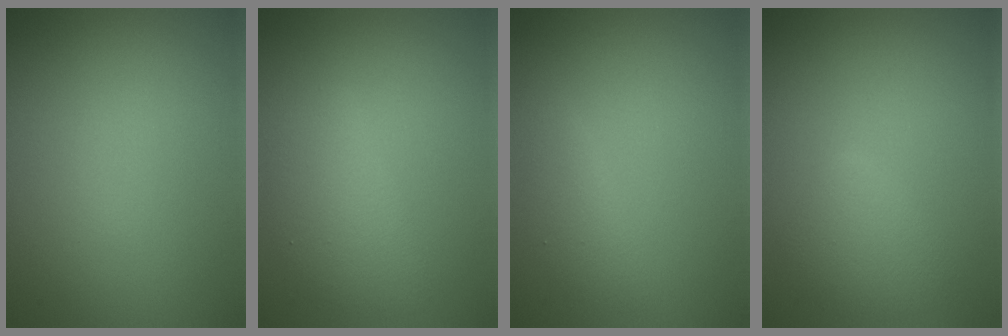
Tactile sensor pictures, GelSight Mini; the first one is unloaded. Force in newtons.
{"total": 3.3, "press": 3.3, "slide": 0.1}
{"total": 1.5, "press": 1.5, "slide": 0.1}
{"total": 2.5, "press": 2.5, "slide": 0.1}